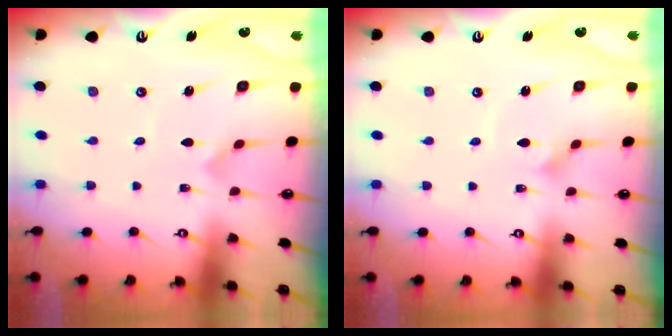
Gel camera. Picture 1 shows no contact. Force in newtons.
{"total": 2.0, "press": 2.0, "slide": 0.1}